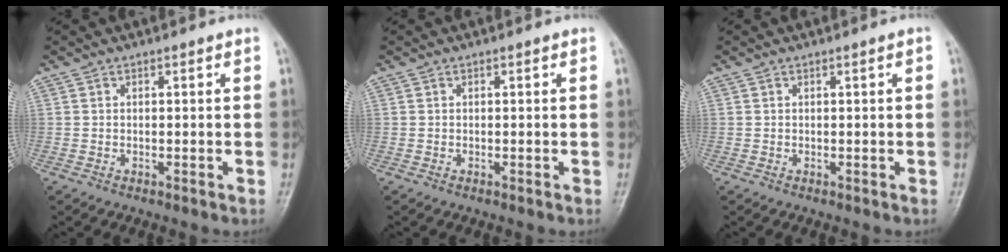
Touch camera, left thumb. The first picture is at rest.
{"total": 0.0}
{"total": 0.5, "force": [0.0, 0.0, 0.5], "torque": [-0.009, 0.000, 0.001]}